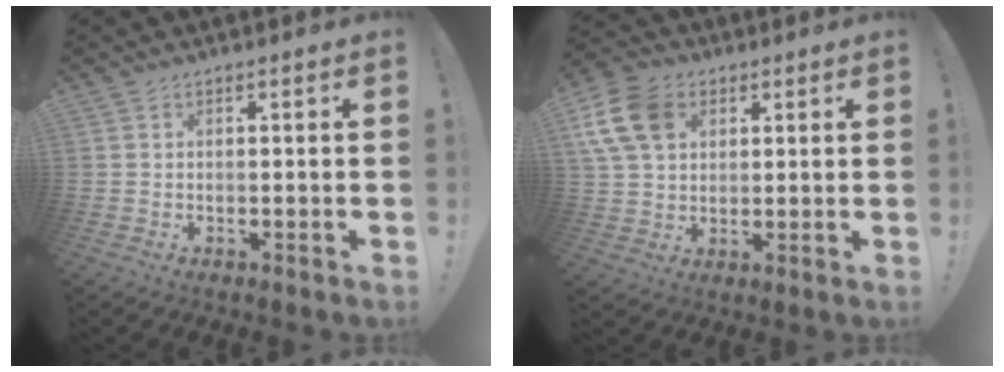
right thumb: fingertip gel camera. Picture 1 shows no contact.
{"total": 14.1, "force": [5.1, 10.4, 8.0], "torque": [-0.157, -0.011, 0.103]}